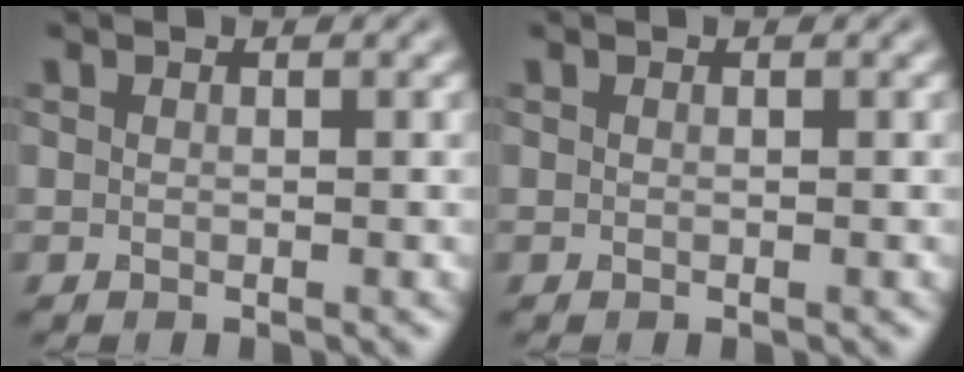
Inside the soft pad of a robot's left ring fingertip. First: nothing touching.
{"total": 0.0}